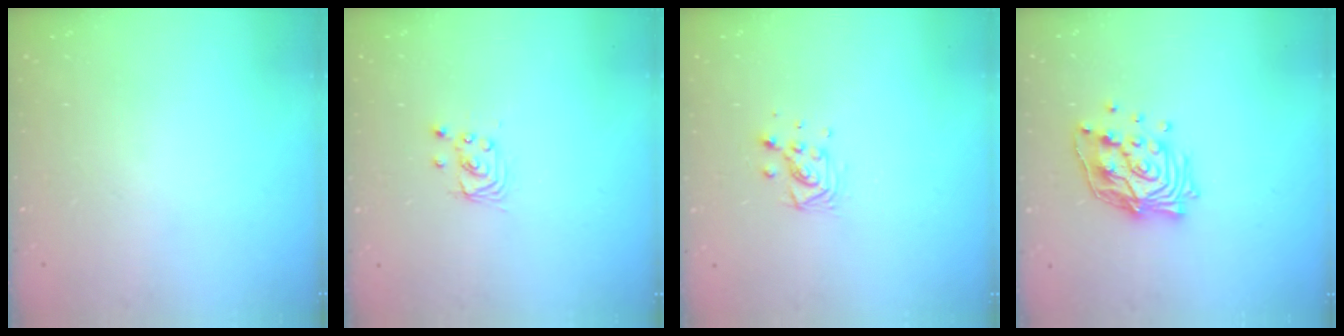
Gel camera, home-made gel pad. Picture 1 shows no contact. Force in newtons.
{"total": 2.8, "press": 2.8, "slide": 0.2}
{"total": 7.7, "press": 7.3, "slide": 2.4}
{"total": 13.5, "press": 13.4, "slide": 1.0}